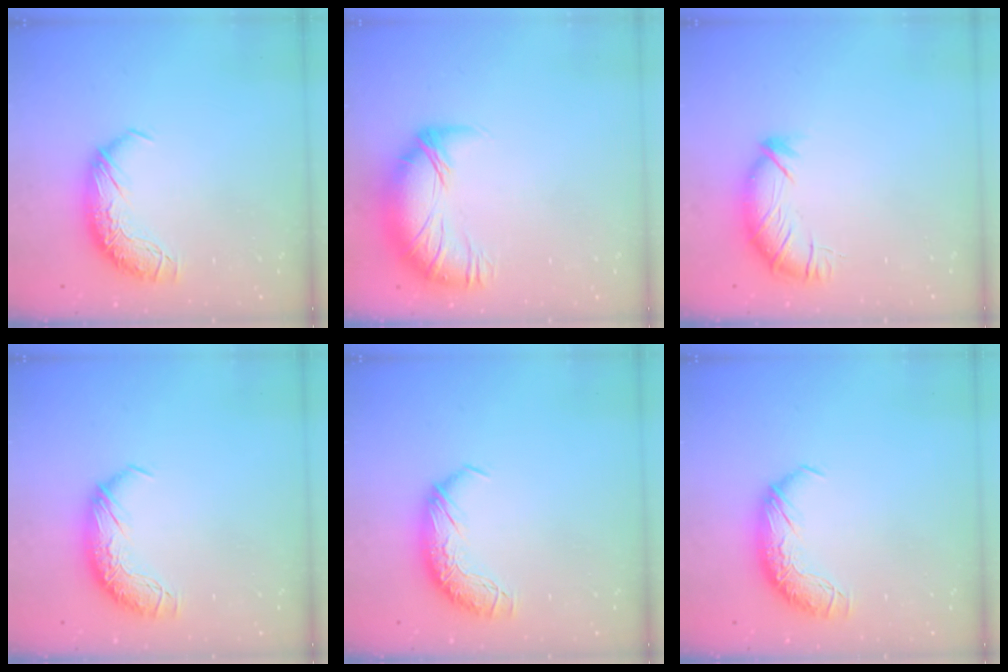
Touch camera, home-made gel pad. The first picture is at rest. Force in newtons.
{"total": 3.1, "press": 2.1, "slide": 2.3}
{"total": 3.6, "press": 3.5, "slide": 0.6}
{"total": 0.0}
{"total": 0.0}
{"total": 0.0}